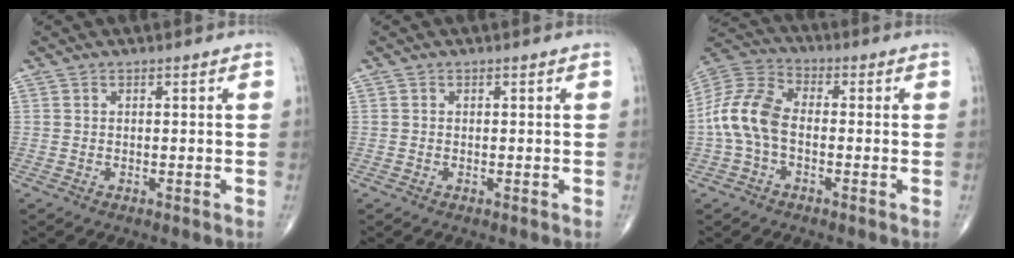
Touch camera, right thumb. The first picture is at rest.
{"total": 0.0}
{"total": 11.6, "force": [-1.6, 7.0, 9.1], "torque": [-0.191, 0.034, -0.041]}